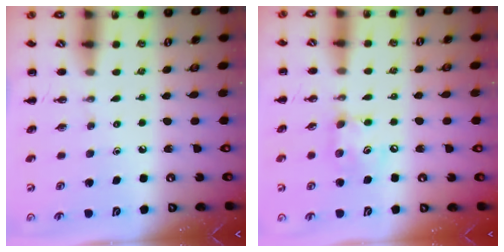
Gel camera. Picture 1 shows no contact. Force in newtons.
{"total": 7.1, "press": 7.1, "slide": 0.7}